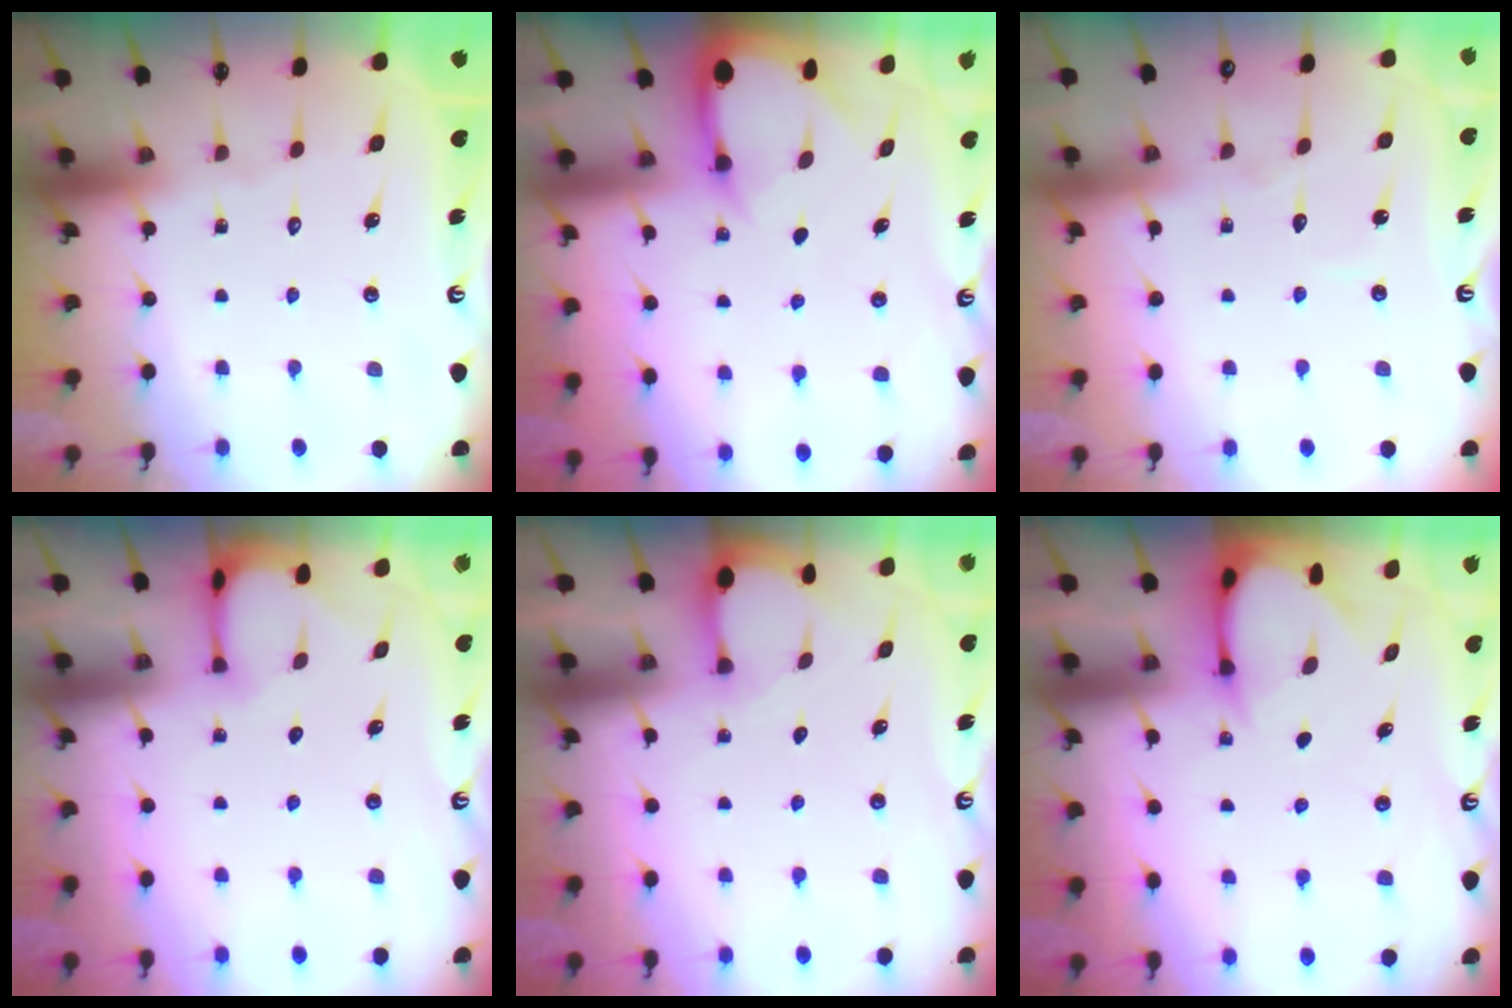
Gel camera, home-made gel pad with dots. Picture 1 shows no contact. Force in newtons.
{"total": 3.1, "press": 3.1, "slide": 0.3}
{"total": 3.2, "press": 3.1, "slide": 0.3}
{"total": 2.6, "press": 2.6, "slide": 0.3}
{"total": 2.7, "press": 2.7, "slide": 0.3}
{"total": 4.0, "press": 4.0, "slide": 0.4}